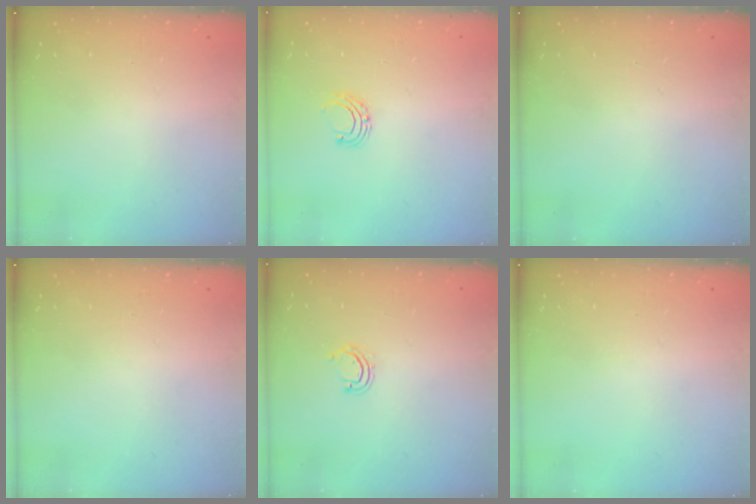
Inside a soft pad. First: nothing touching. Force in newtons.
{"total": 5.9, "press": 5.9, "slide": 0.6}
{"total": 0.0}
{"total": 0.0}
{"total": 3.7, "press": 3.7, "slide": 0.3}
{"total": 0.0}